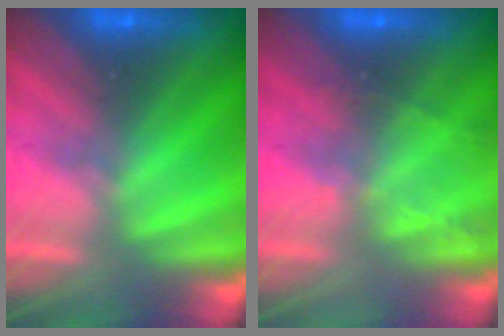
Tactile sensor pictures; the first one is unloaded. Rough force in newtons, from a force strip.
{"total": 2.2}